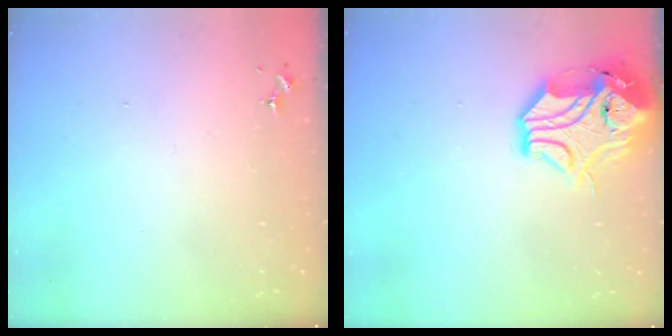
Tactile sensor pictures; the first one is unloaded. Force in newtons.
{"total": 14.6, "press": 14.5, "slide": 1.7}